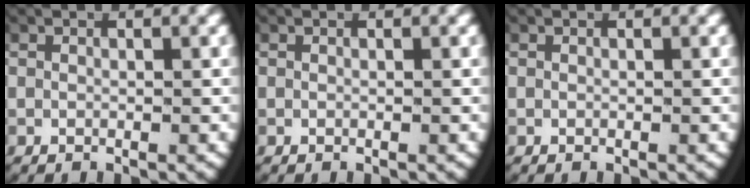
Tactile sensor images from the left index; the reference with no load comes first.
{"total": 0.0}
{"total": 0.0}